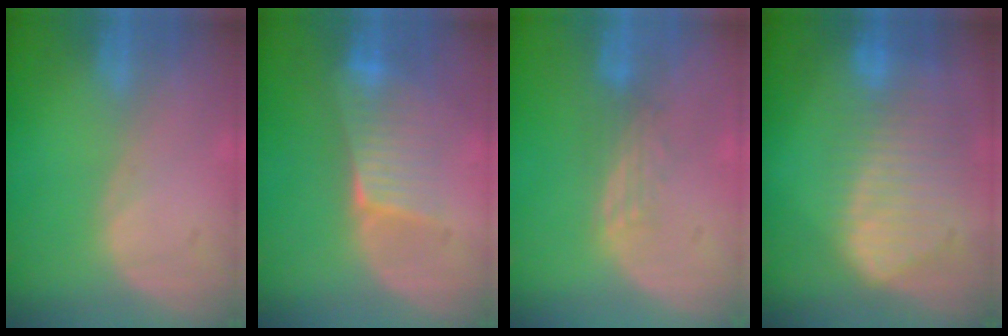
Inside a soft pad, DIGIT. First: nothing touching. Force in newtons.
{"total": 6.5, "press": 6.1, "slide": 2.4}
{"total": 2.8, "press": 2.6, "slide": 1.2}
{"total": 10.5, "press": 9.0, "slide": 5.3}